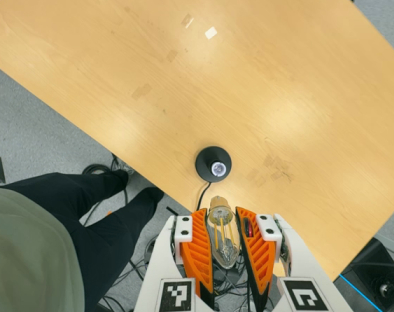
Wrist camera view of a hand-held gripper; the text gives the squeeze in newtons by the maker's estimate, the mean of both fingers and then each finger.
{"total": 21.6, "left": 23.4, "right": 19.9}